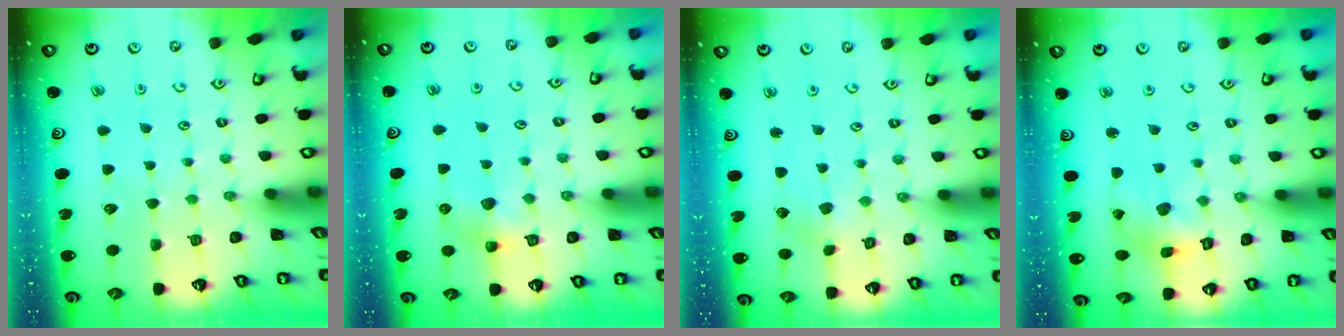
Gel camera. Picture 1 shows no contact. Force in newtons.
{"total": 5.7, "press": 5.7, "slide": 0.5}
{"total": 1.8, "press": 1.8, "slide": 0.3}
{"total": 7.4, "press": 7.3, "slide": 0.8}